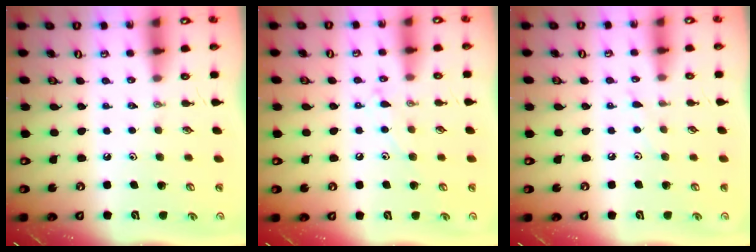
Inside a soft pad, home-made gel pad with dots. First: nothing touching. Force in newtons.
{"total": 7.9, "press": 7.9, "slide": 0.6}
{"total": 4.3, "press": 4.3, "slide": 0.5}